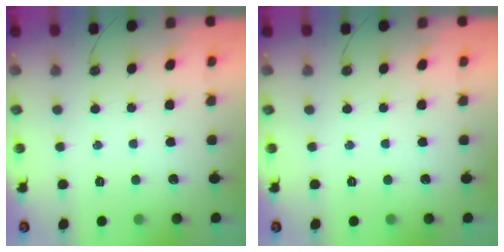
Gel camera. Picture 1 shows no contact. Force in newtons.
{"total": 0.0}